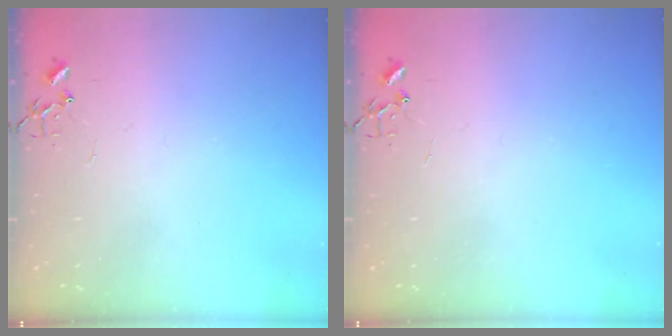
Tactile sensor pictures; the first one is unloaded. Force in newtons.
{"total": 0.0}